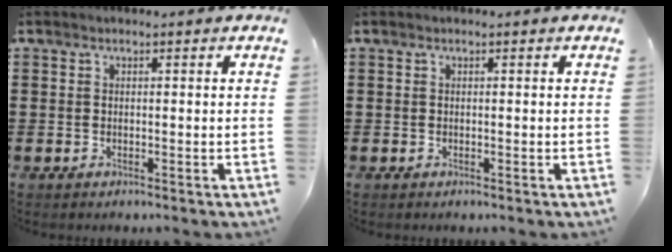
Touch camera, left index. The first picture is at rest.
{"total": 0.0}